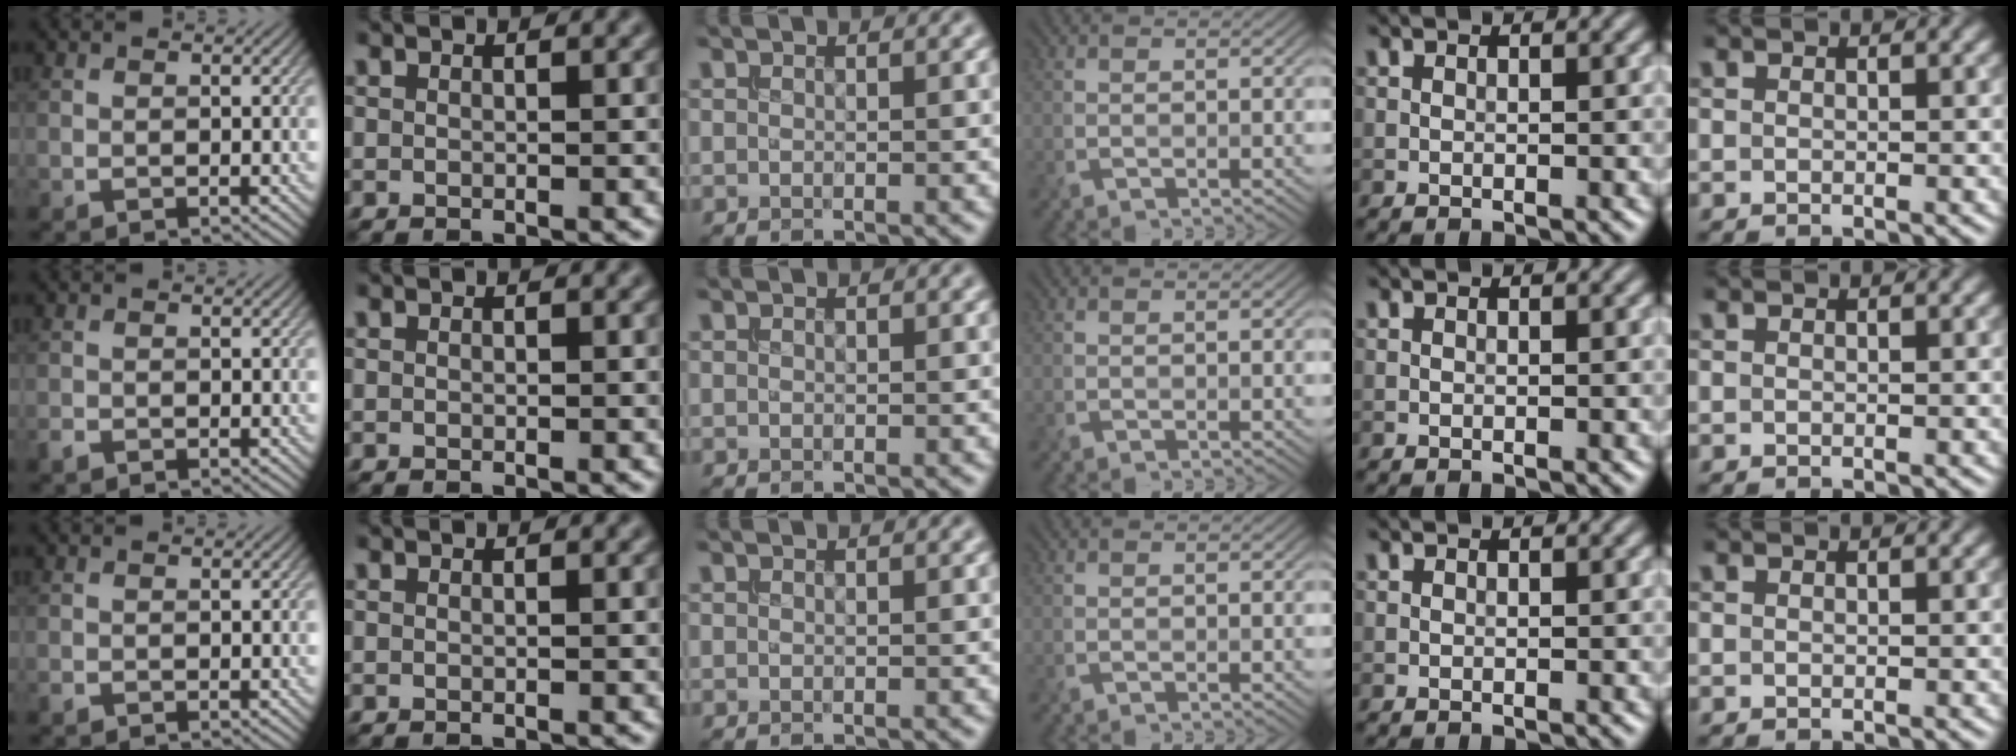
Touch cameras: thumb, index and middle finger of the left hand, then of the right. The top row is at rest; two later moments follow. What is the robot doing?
{"motion": "insert", "object": "file holder"}